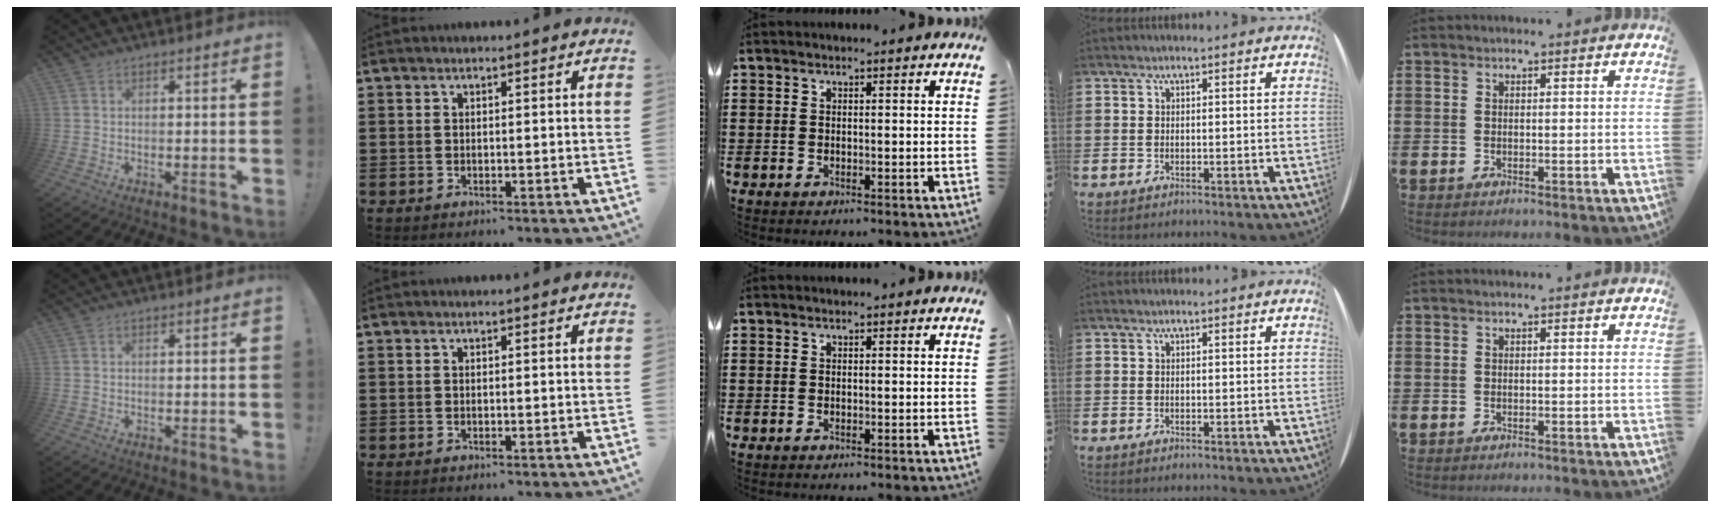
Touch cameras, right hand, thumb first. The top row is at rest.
{}